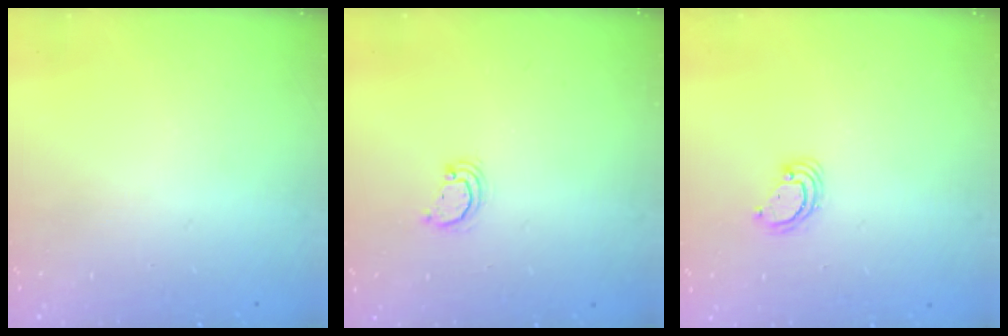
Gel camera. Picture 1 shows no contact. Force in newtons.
{"total": 2.2, "press": 2.2, "slide": 0.3}
{"total": 3.8, "press": 3.8, "slide": 0.1}